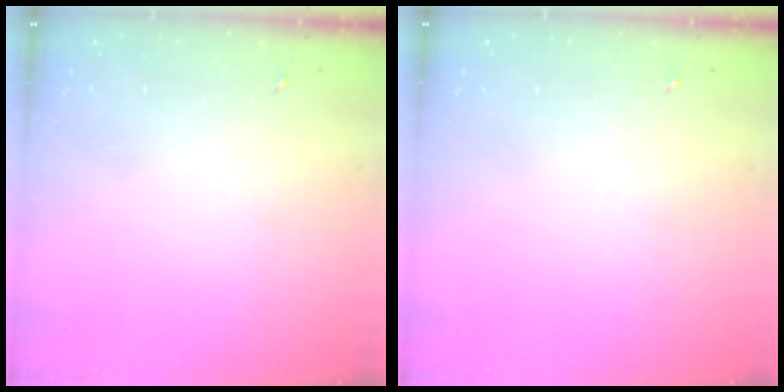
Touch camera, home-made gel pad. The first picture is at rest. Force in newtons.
{"total": 0.0}